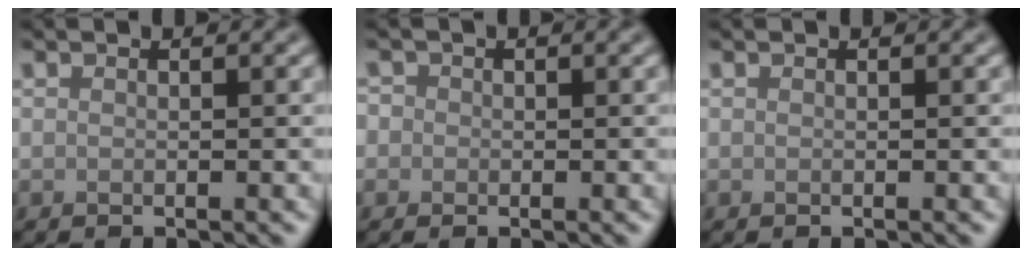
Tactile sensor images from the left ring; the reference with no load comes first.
{"total": 1.6, "force": [0.3, 1.6, 0.4], "torque": [0.007, 0.006, -0.009]}
{"total": 0.0}